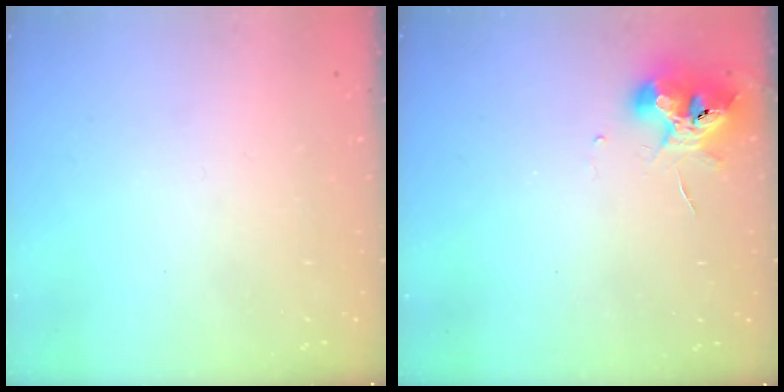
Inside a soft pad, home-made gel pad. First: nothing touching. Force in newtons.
{"total": 11.4, "press": 11.3, "slide": 1.9}